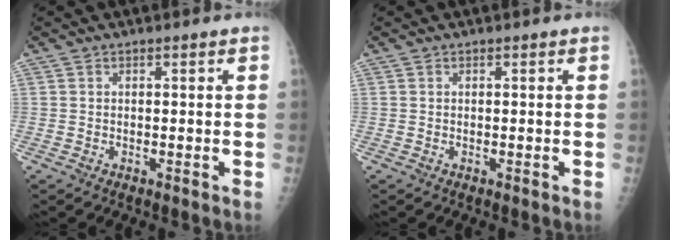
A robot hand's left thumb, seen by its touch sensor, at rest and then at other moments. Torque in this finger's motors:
{"motor_torque": [0.00, 0.00, 0.02, -0.02, 0.00]}